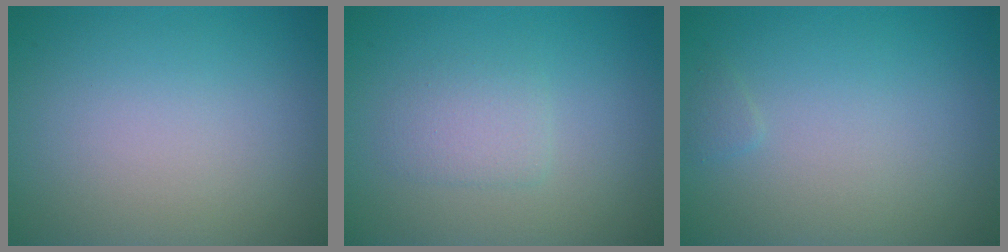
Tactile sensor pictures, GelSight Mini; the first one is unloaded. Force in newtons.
{"total": 1.7, "press": 1.7, "slide": 0.3}
{"total": 0.5, "press": 0.5, "slide": 0.0}